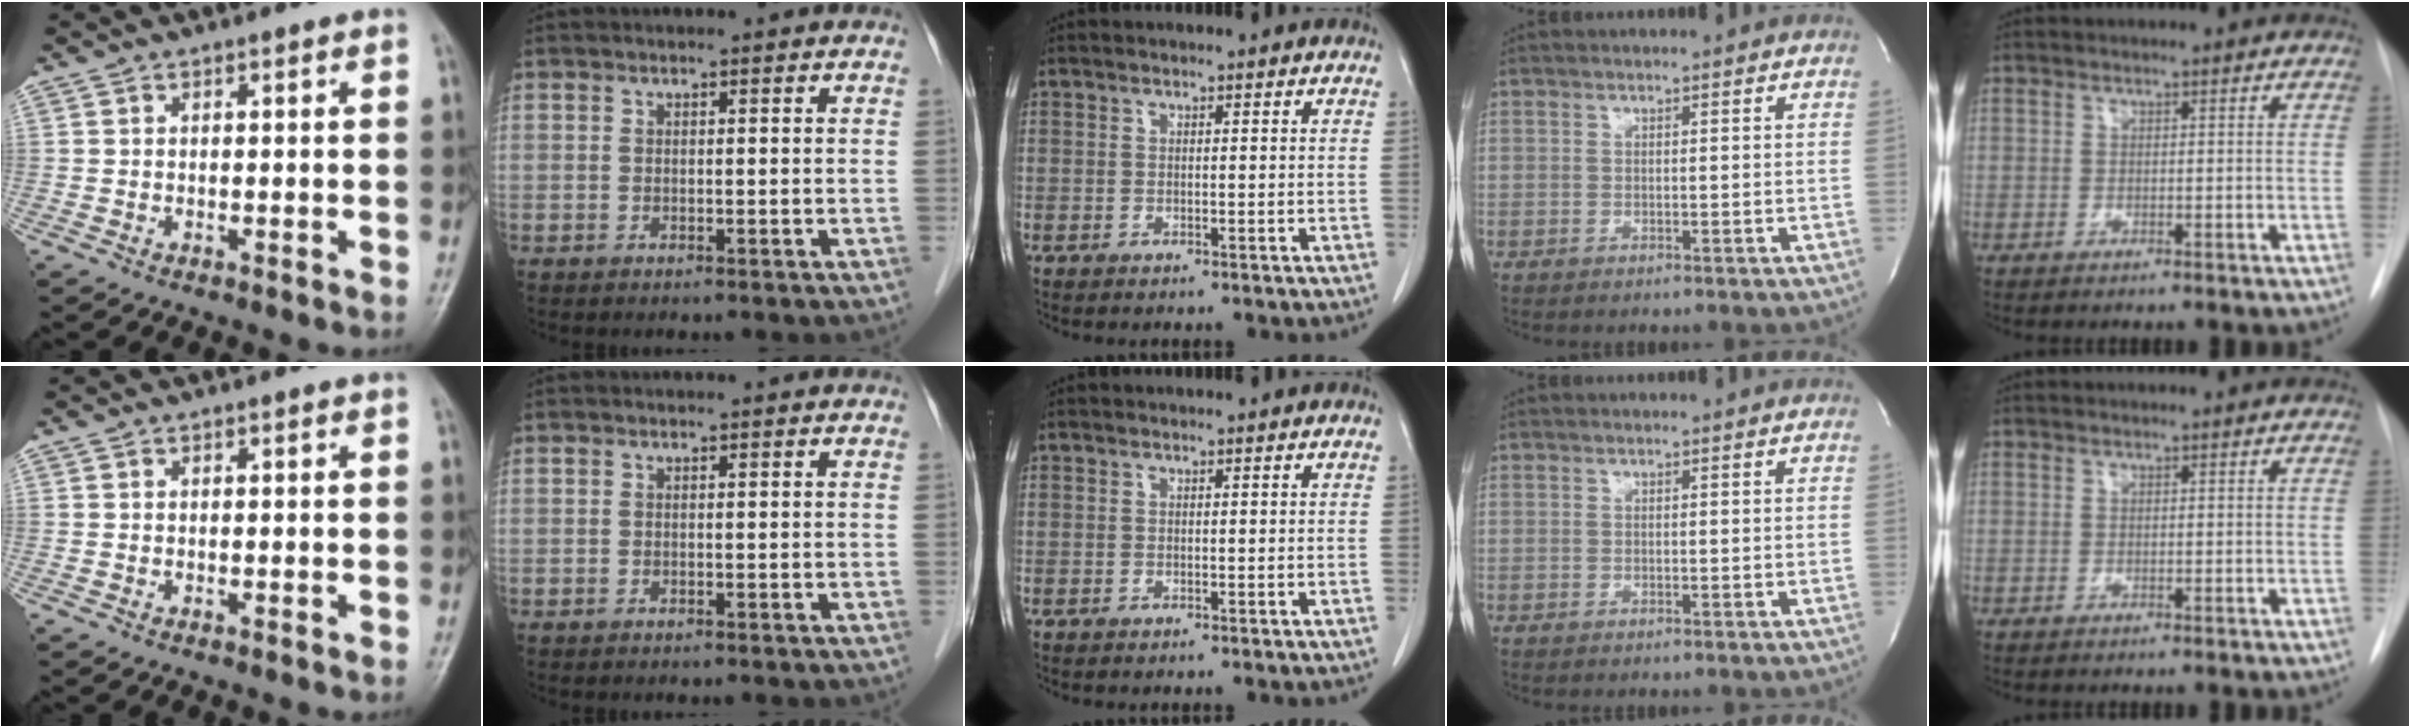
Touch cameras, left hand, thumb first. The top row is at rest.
{}